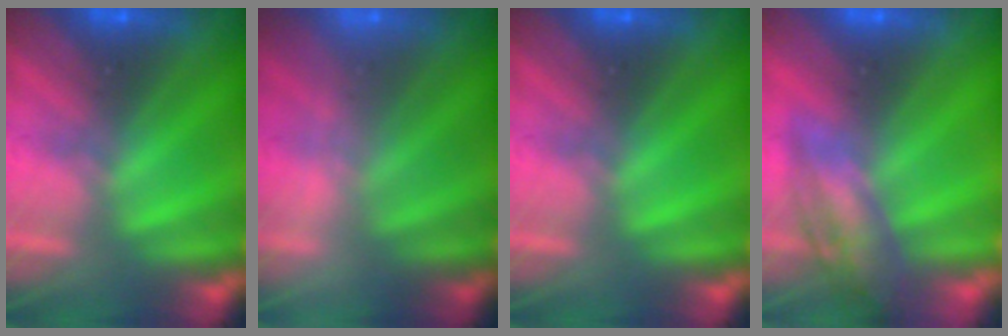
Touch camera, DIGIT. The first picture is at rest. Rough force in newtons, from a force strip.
{"total": 2.0}
{"total": 0.0}
{"total": 2.3}